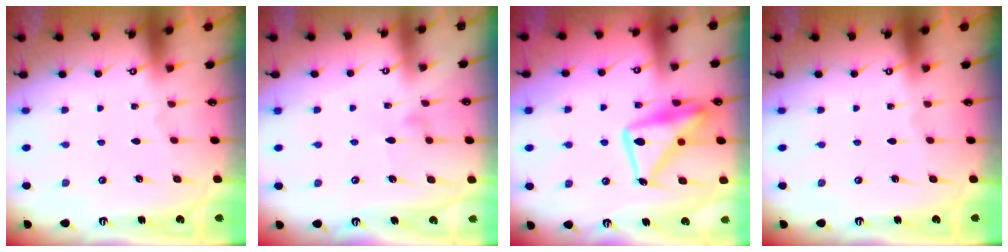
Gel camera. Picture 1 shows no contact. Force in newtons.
{"total": 5.6, "press": 5.6, "slide": 0.2}
{"total": 17.9, "press": 17.8, "slide": 1.7}
{"total": 0.0}